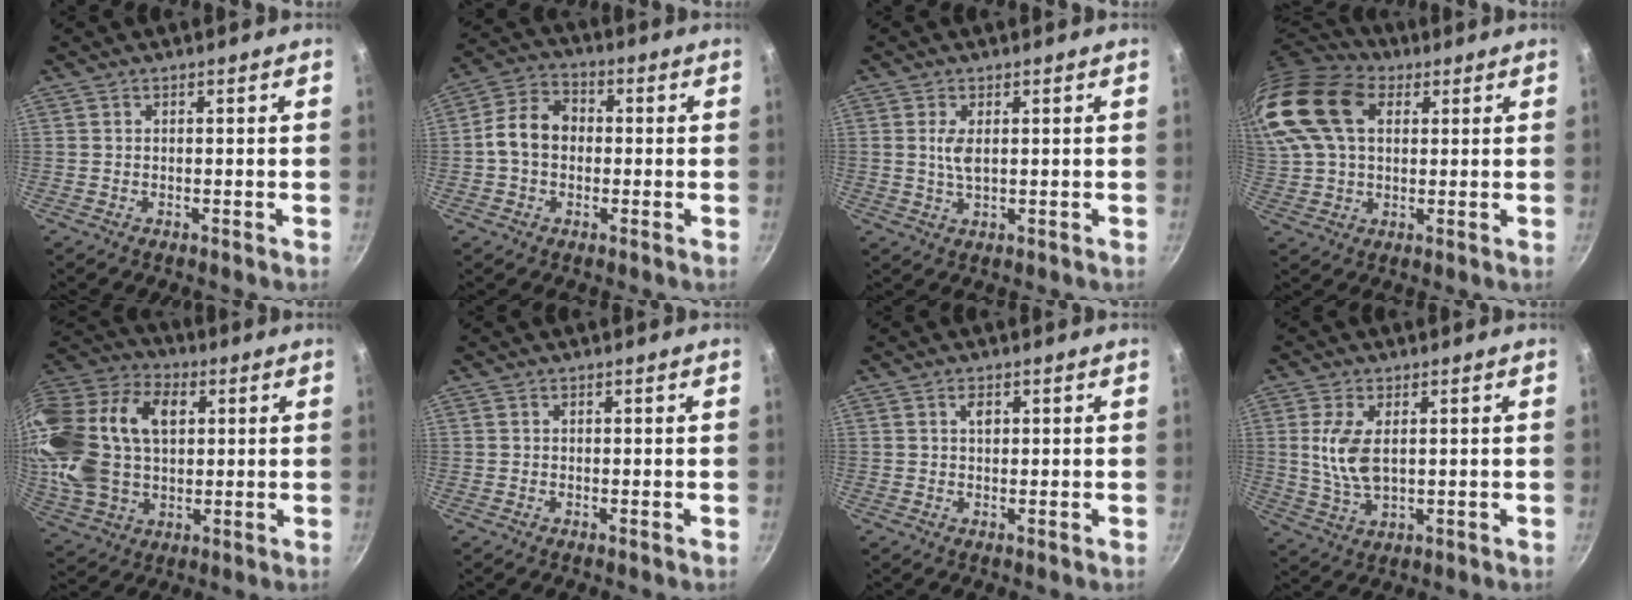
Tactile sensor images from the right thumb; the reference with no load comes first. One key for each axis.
{"total": 8.7, "fx": -0.3, "fy": 6.7, "fz": 5.5, "tx": -0.080, "ty": 0.025, "tz": -0.022}
{"total": 3.3, "fx": 0.7, "fy": 1.4, "fz": 2.9, "tx": -0.057, "ty": -0.004, "tz": 0.014}
{"total": 23.4, "fx": 8.1, "fy": 15.5, "fz": 15.6, "tx": -0.346, "ty": 0.029, "tz": 0.142}
{"total": 26.5, "fx": 5.1, "fy": 17.4, "fz": 19.3, "tx": -0.381, "ty": 0.019, "tz": 0.090}
{"total": 0.0}
{"total": 1.9, "fx": 0.7, "fy": 1.1, "fz": 1.4, "tx": -0.019, "ty": -0.002, "tz": 0.009}
{"total": 8.0, "fx": 1.3, "fy": 4.1, "fz": 6.8, "tx": -0.136, "ty": -0.007, "tz": 0.029}